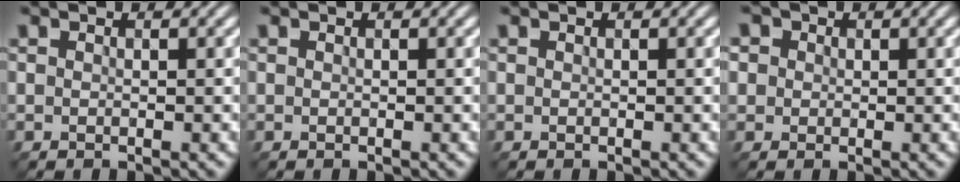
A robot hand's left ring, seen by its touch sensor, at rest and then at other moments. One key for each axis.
{"total": 0.0}
{"total": 0.0}
{"total": 3.3, "fx": 1.5, "fy": 2.6, "fz": 1.3, "tx": -0.023, "ty": 0.015, "tz": 0.009}